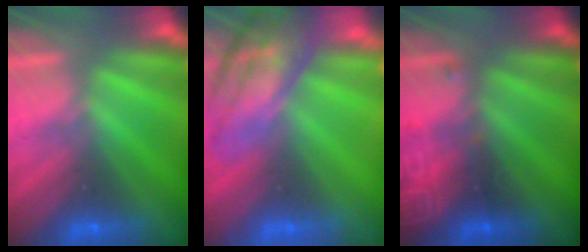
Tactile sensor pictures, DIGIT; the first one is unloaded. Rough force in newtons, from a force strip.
{"total": 6.9}
{"total": 2.9}